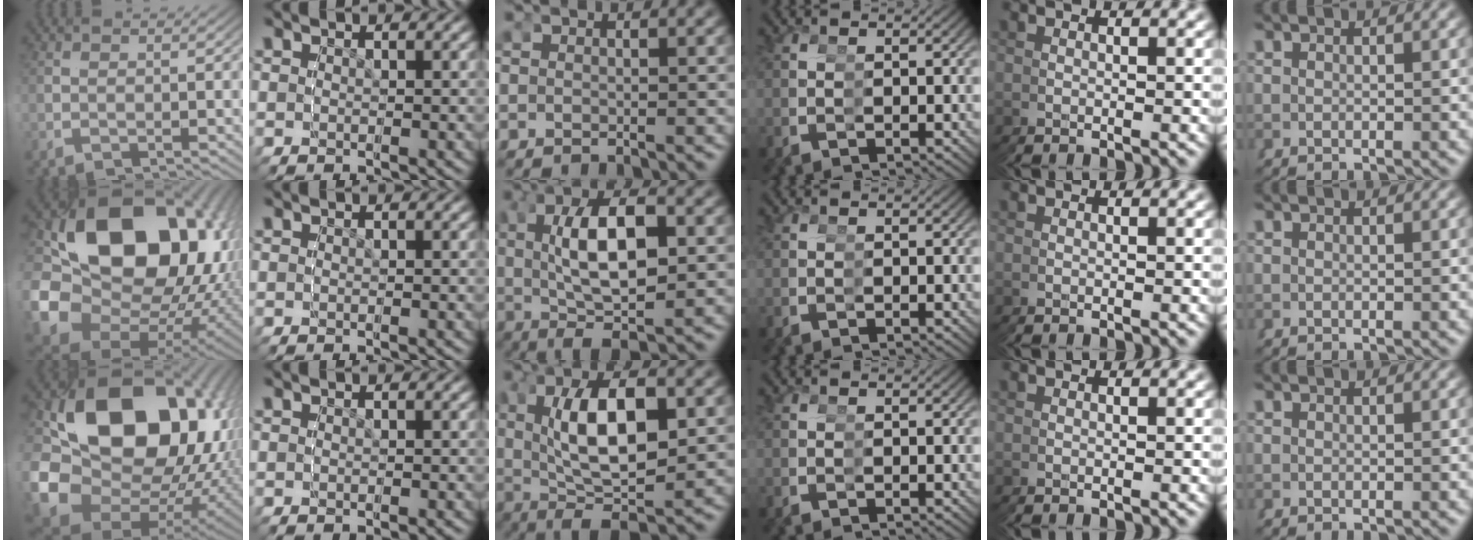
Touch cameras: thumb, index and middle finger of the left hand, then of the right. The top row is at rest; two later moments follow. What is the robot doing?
{"motion": "grasp_and_lifting", "object": "glue stick"}